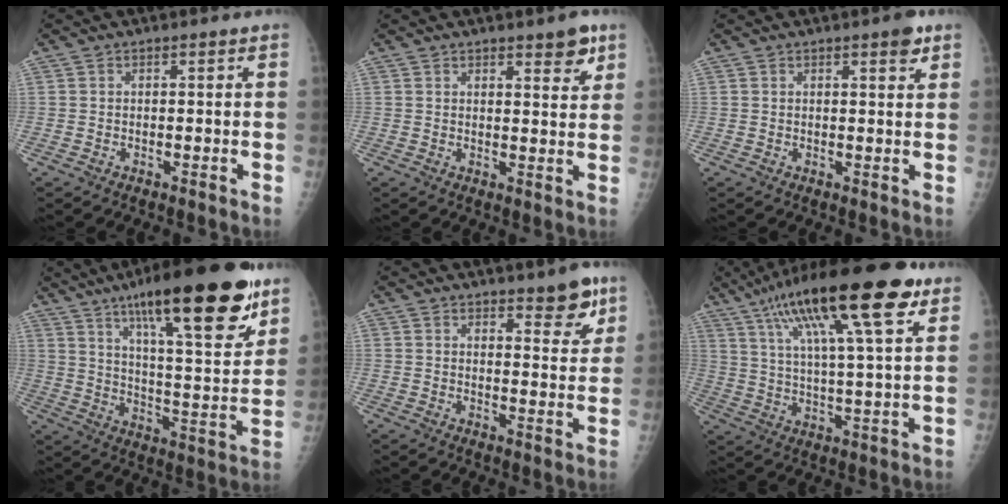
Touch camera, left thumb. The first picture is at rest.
{"total": 4.9, "force": [3.1, 1.7, 3.4], "torque": [-0.028, -0.018, 0.038]}
{"total": 2.8, "force": [1.7, 0.8, 2.1], "torque": [-0.021, -0.007, 0.019]}
{"total": 26.6, "force": [15.9, 6.6, 20.3], "torque": [-0.290, -0.047, 0.247]}
{"total": 6.9, "force": [4.7, 2.4, 4.5], "torque": [-0.034, -0.032, 0.062]}
{"total": 23.3, "force": [12.5, 5.1, 19.0], "torque": [-0.316, -0.008, 0.205]}